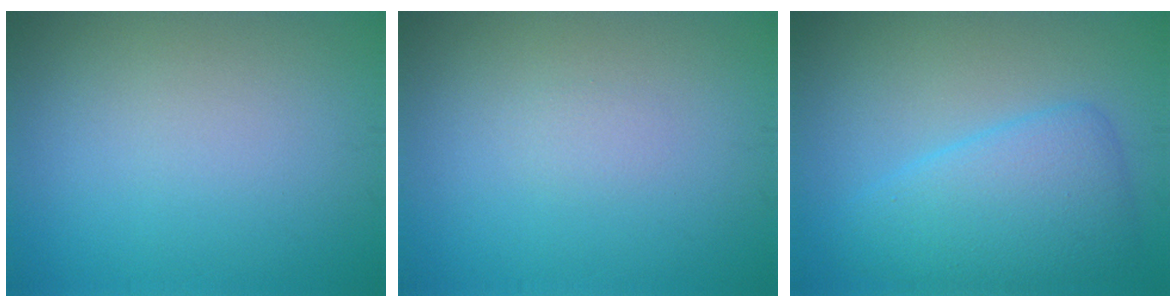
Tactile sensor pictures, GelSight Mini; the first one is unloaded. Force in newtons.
{"total": 0.6, "press": 0.6, "slide": 0.0}
{"total": 5.5, "press": 5.5, "slide": 0.2}